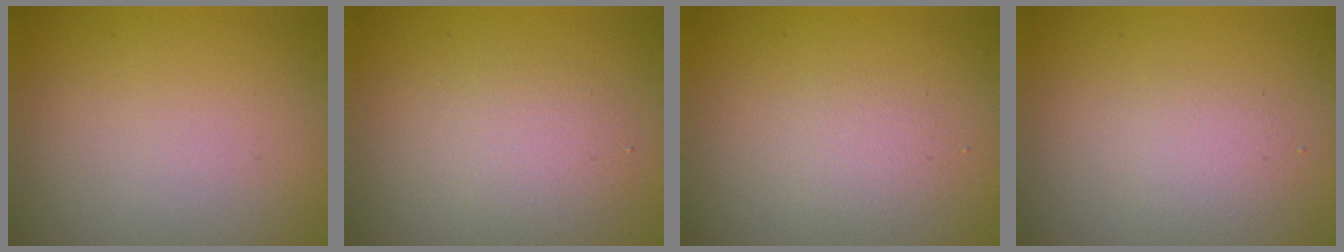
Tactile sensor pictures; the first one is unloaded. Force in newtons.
{"total": 2.7, "press": 2.7, "slide": 0.3}
{"total": 1.4, "press": 1.4, "slide": 0.0}
{"total": 1.5, "press": 1.5, "slide": 0.2}